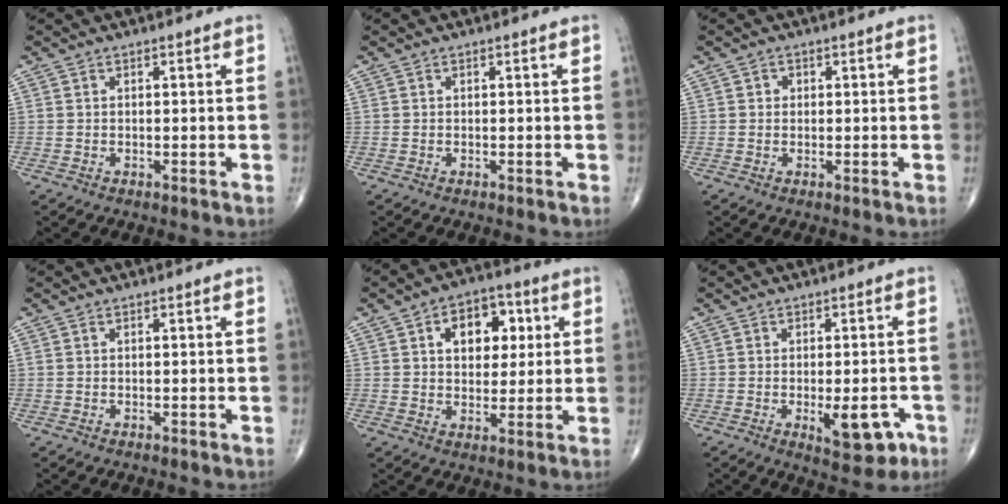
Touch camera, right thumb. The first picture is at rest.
{"total": 0.0}
{"total": 1.0, "force": [0.1, 1.0, 0.3], "torque": [0.004, 0.001, -0.001]}
{"total": 0.0}
{"total": 10.8, "force": [3.2, 7.1, 7.5], "torque": [-0.064, 0.001, 0.046]}
{"total": 8.0, "force": [-2.8, 3.5, 6.6], "torque": [-0.066, 0.004, -0.027]}